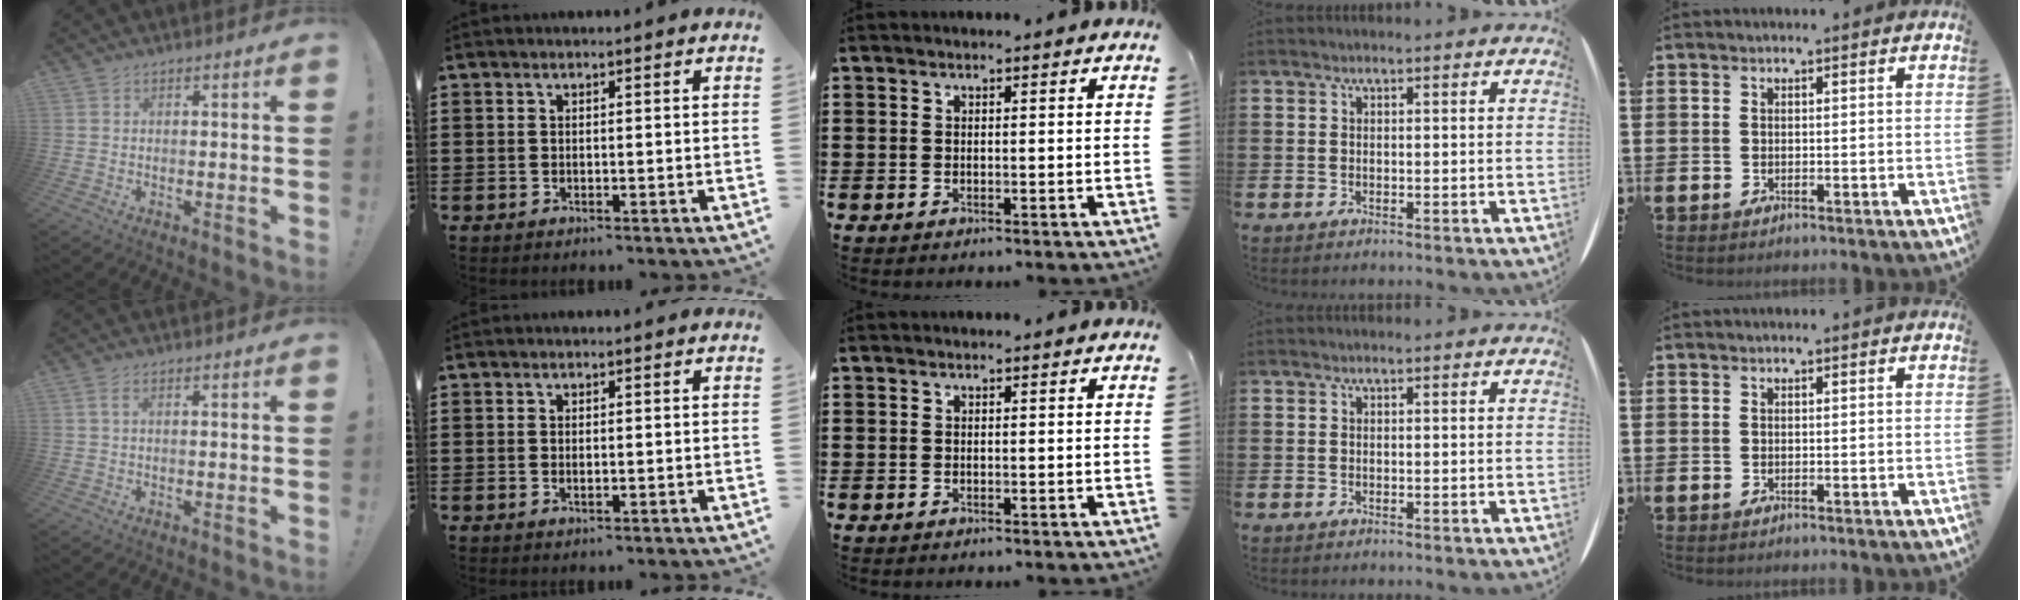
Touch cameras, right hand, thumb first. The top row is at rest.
{"thumb": {"total": 1.9, "force": [0.5, 0.5, 1.7], "torque": [-0.041, 0.006, 0.011]}, "index": {"total": 0.8, "force": [0.0, 0.3, 0.7], "torque": [-0.014, 0.000, 0.000]}}